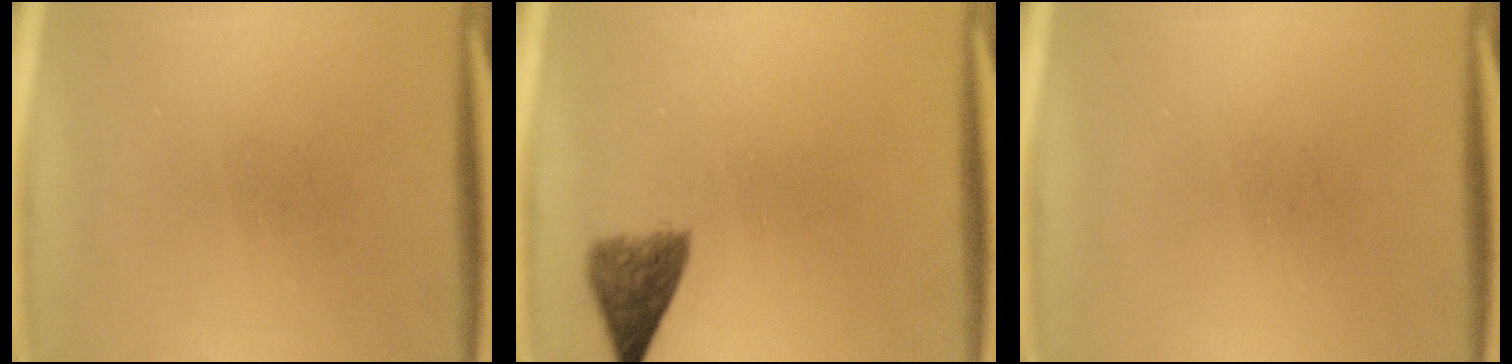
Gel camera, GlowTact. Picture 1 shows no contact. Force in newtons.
{"total": 4.1}
{"total": 0.0}